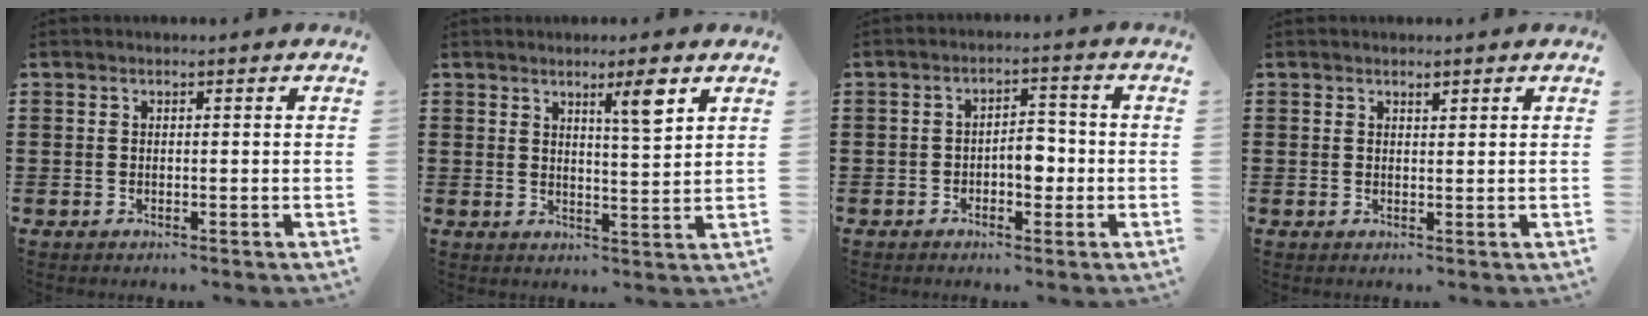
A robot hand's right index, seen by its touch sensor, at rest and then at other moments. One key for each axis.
{"total": 5.1, "fx": 3.1, "fy": 0.4, "fz": 4.0, "tx": -0.061, "ty": -0.006, "tz": 0.045}
{"total": 4.3, "fx": -1.1, "fy": 2.3, "fz": 3.4, "tx": -0.055, "ty": 0.004, "tz": -0.023}
{"total": 1.0, "fx": 0.8, "fy": 0.4, "fz": 0.3, "tx": -0.007, "ty": 0.001, "tz": 0.016}